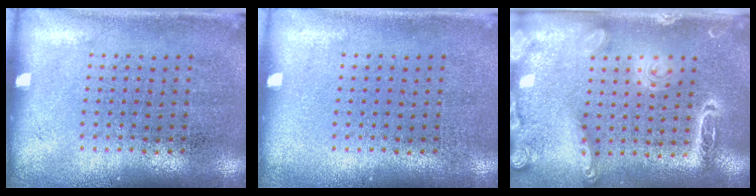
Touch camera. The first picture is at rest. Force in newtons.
{"total": 0.0}
{"total": 2.1, "press": 1.9, "slide": 0.9}